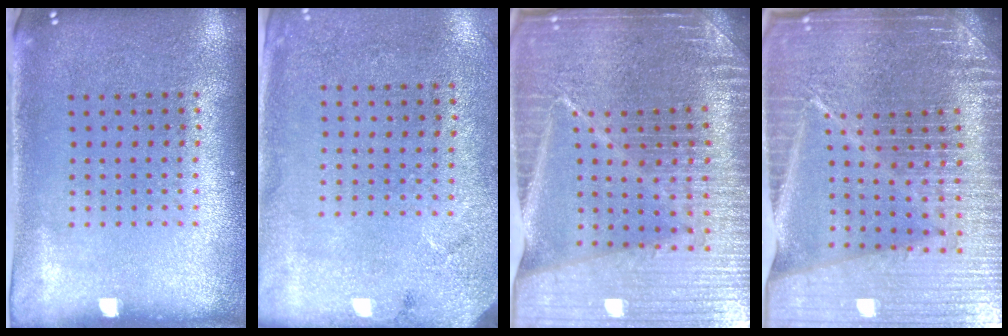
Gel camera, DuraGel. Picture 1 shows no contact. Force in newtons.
{"total": 2.7, "press": 2.2, "slide": 1.6}
{"total": 5.7, "press": 5.1, "slide": 2.4}
{"total": 6.9, "press": 5.9, "slide": 3.6}